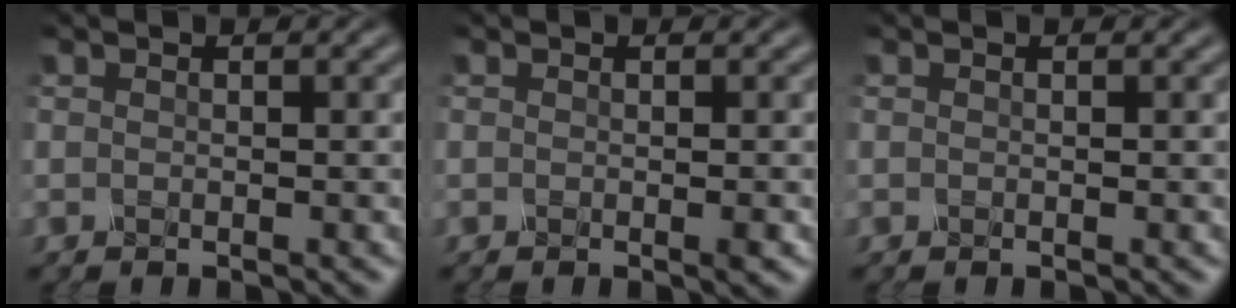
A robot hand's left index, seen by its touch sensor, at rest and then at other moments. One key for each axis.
{"total": 1.0, "fx": -0.4, "fy": 0.3, "fz": 0.9, "tx": -0.005, "ty": 0.000, "tz": -0.005}
{"total": 0.0}